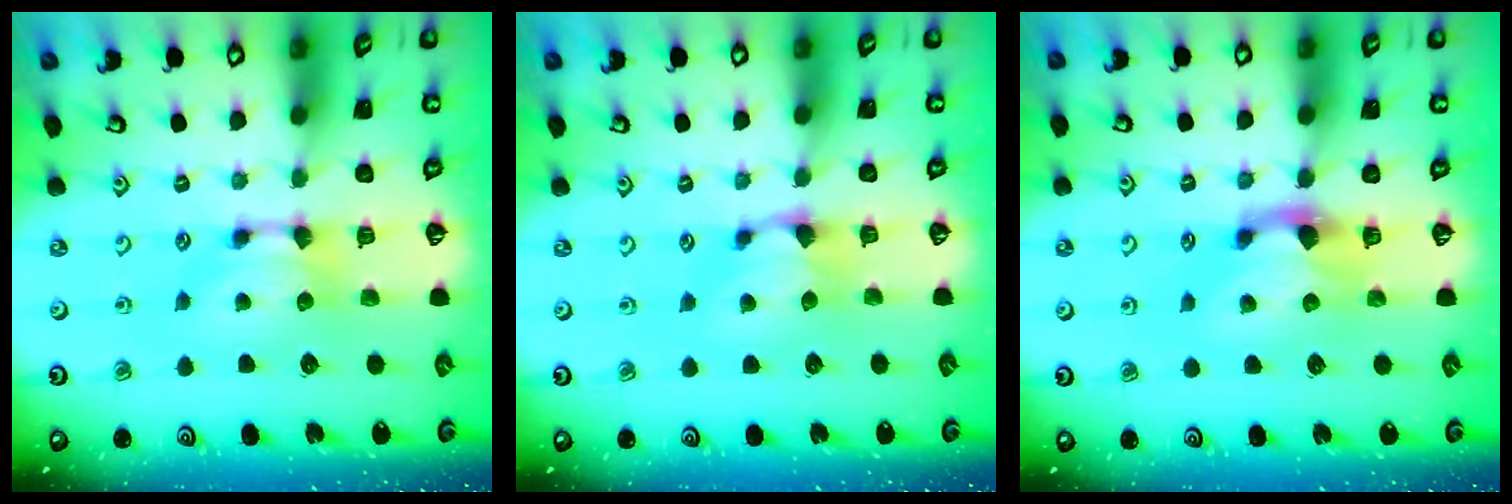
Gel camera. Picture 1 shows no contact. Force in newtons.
{"total": 2.4, "press": 2.3, "slide": 0.6}
{"total": 2.0, "press": 1.5, "slide": 1.4}